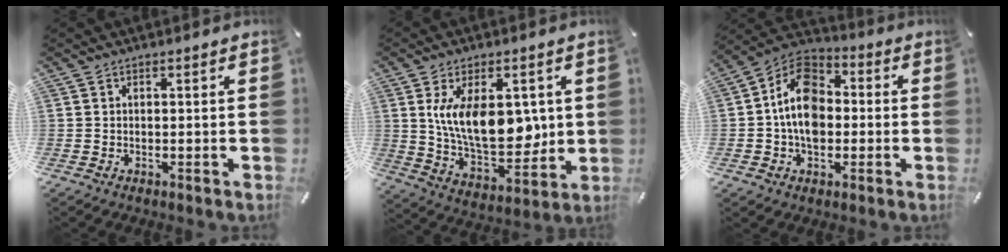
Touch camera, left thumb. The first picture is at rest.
{"total": 15.7, "force": [3.5, 8.8, 12.5], "torque": [-0.213, -0.012, 0.061]}
{"total": 12.6, "force": [-1.3, 9.3, 8.5], "torque": [-0.171, 0.016, -0.029]}